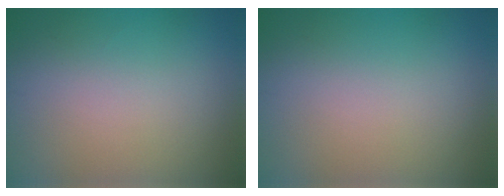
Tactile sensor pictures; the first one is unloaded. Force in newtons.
{"total": 0.0}